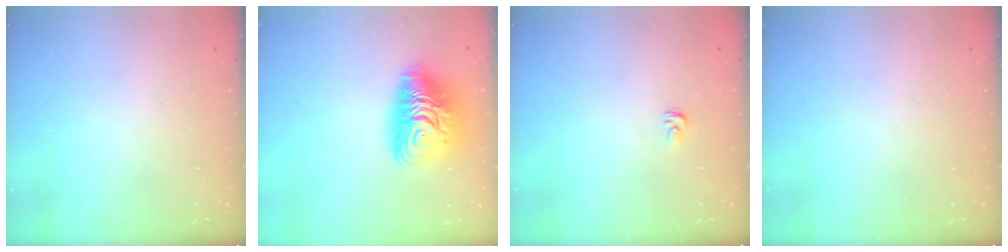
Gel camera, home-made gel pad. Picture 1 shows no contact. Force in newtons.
{"total": 14.1, "press": 14.0, "slide": 1.2}
{"total": 2.7, "press": 2.7, "slide": 0.2}
{"total": 0.0}